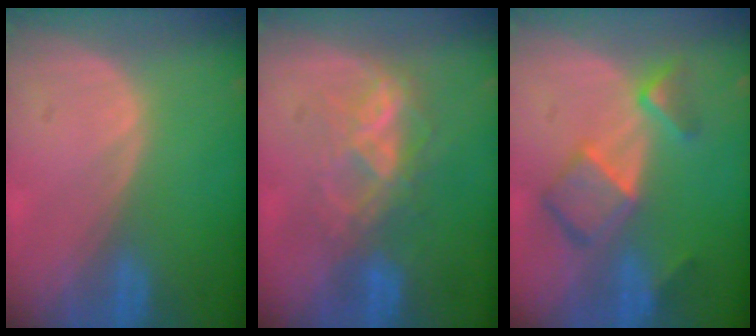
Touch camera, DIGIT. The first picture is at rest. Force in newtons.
{"total": 5.9, "press": 5.8, "slide": 1.1}
{"total": 7.5, "press": 6.5, "slide": 3.7}